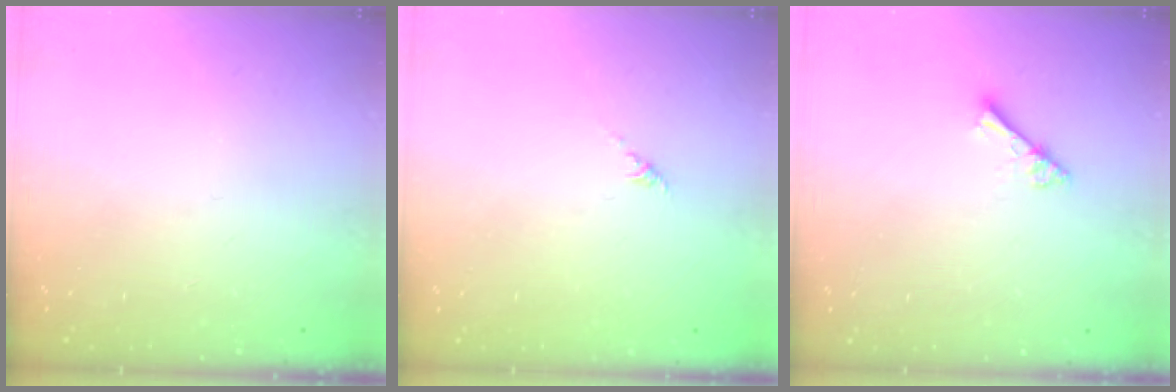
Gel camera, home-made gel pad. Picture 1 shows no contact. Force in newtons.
{"total": 0.0}
{"total": 2.8, "press": 2.8, "slide": 0.3}